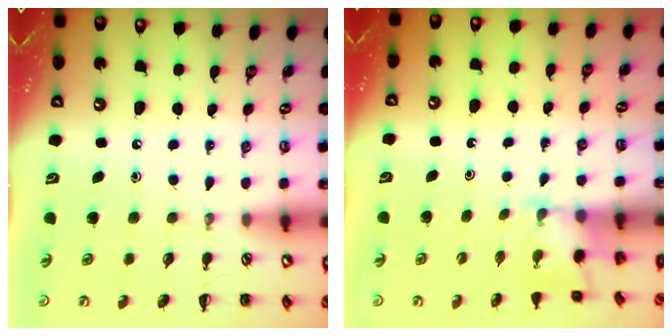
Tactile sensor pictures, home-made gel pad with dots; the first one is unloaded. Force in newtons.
{"total": 2.3, "press": 2.2, "slide": 0.7}